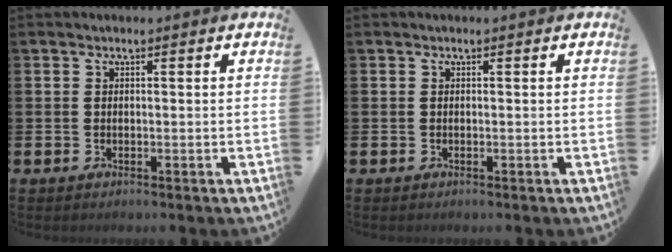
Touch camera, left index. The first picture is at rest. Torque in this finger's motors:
{"motor_torque": [0.00, 0.04, 0.02, -0.01]}